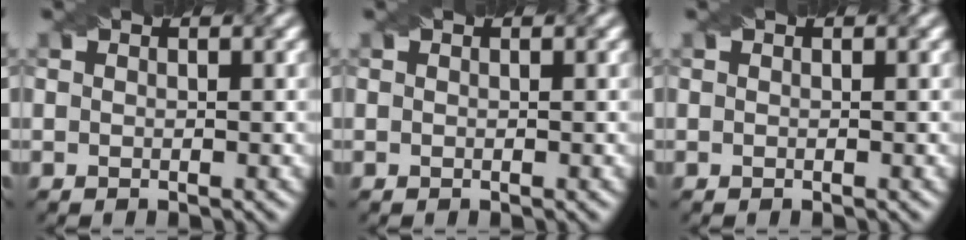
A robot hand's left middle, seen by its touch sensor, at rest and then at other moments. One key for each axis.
{"total": 0.0}
{"total": 0.0}